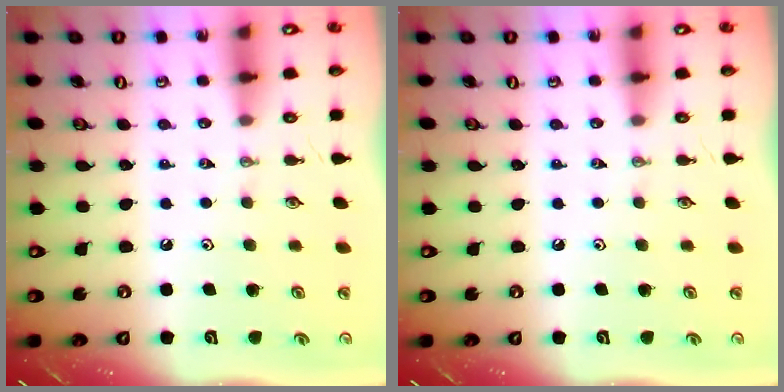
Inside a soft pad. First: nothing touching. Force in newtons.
{"total": 0.0}